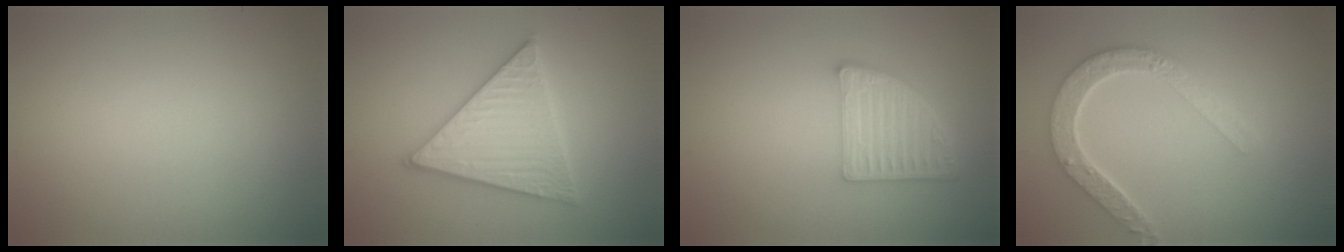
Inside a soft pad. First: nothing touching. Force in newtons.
{"total": 5.6, "press": 5.6, "slide": 0.7}
{"total": 5.1, "press": 3.8, "slide": 3.5}
{"total": 4.6, "press": 3.8, "slide": 2.7}